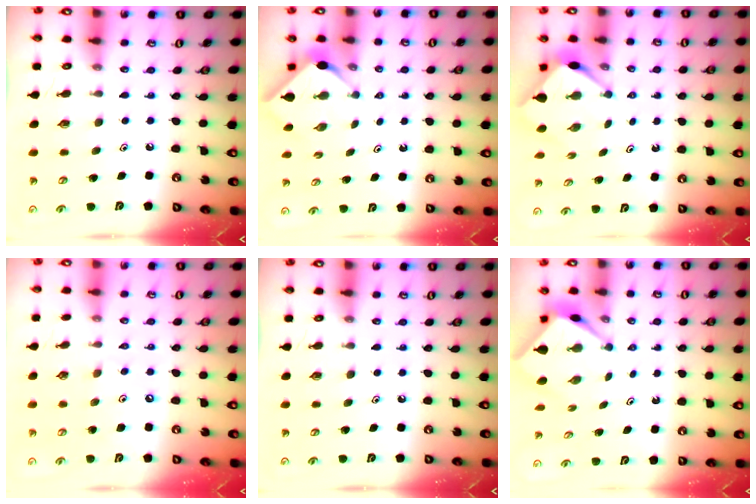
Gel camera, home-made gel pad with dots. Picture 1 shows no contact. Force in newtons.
{"total": 3.6, "press": 3.6, "slide": 0.4}
{"total": 2.9, "press": 2.8, "slide": 0.3}
{"total": 3.0, "press": 3.0, "slide": 0.4}
{"total": 0.0}
{"total": 2.7, "press": 2.7, "slide": 0.2}